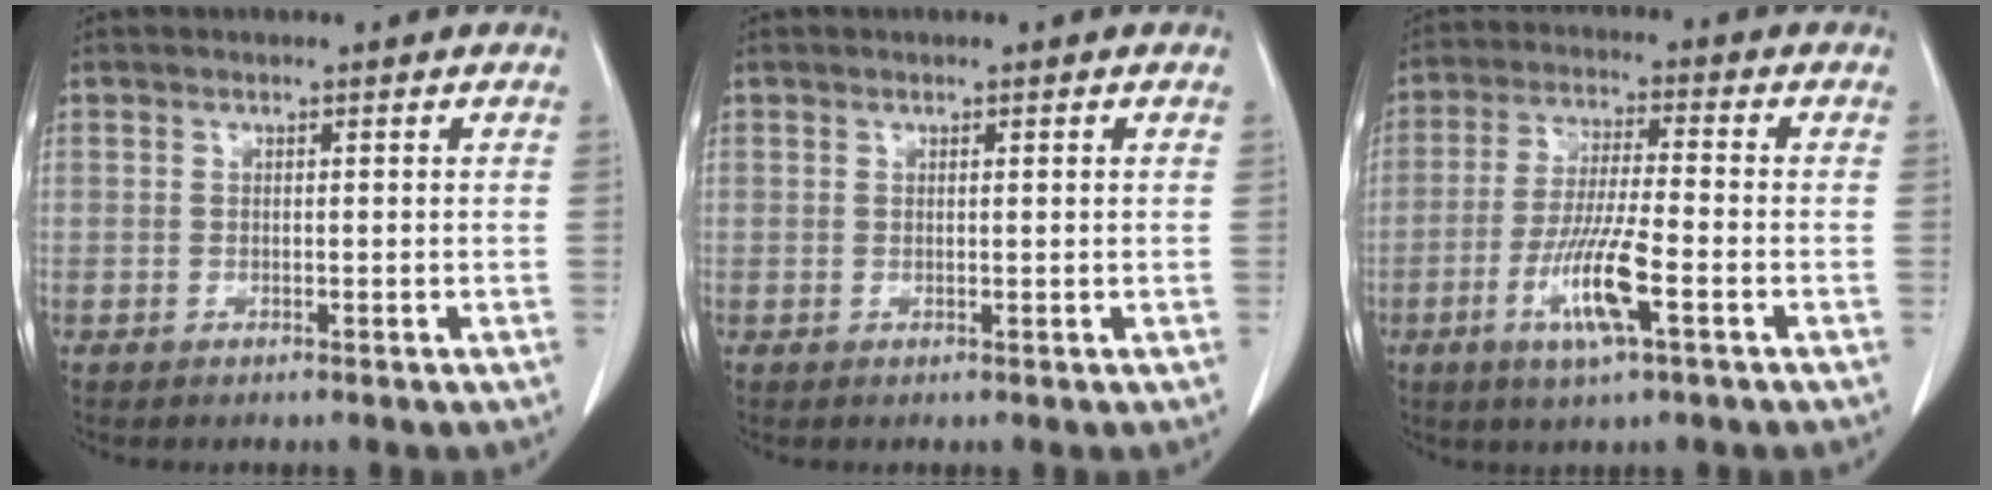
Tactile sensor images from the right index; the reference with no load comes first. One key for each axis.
{"total": 1.1, "fx": 0.3, "fy": 0.3, "fz": 1.0, "tx": -0.025, "ty": 0.005, "tz": 0.008}
{"total": 10.3, "fx": -4.1, "fy": 1.1, "fz": 9.4, "tx": -0.186, "ty": -0.013, "tz": -0.075}